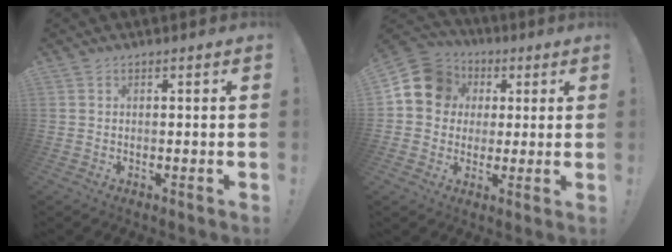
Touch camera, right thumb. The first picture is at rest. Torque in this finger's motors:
{"motor_torque": [0.80, 0.99, 0.59, -0.04, -0.01]}